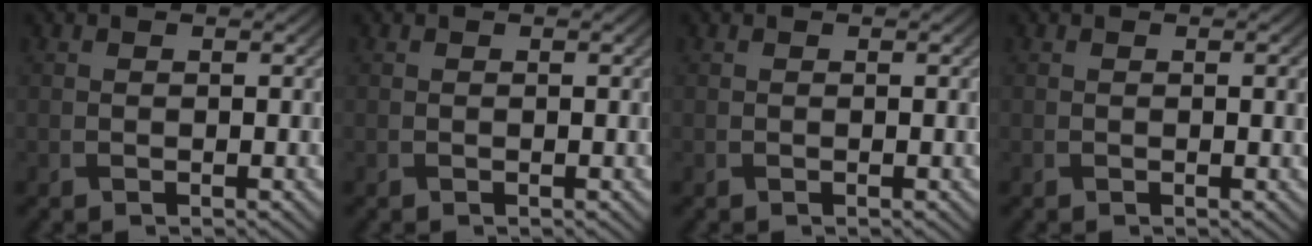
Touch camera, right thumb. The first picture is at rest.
{"total": 0.0}
{"total": 0.0}
{"total": 0.7, "force": [0.1, 0.1, 0.6], "torque": [-0.007, -0.002, 0.001]}